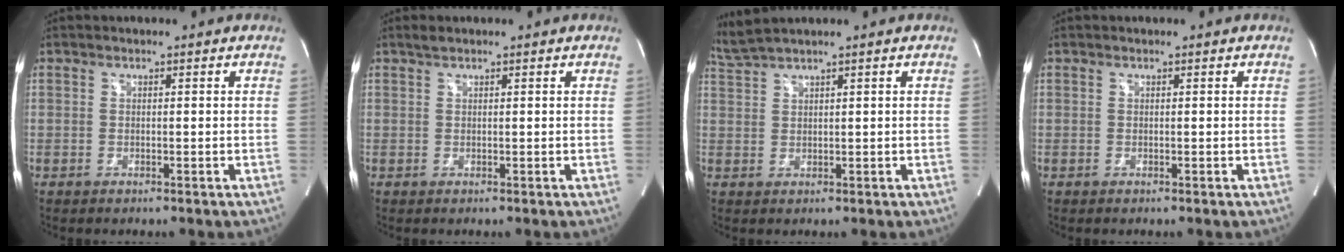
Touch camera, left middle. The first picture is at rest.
{"total": 0.9, "force": [0.8, 0.2, 0.4], "torque": [-0.014, 0.007, 0.018]}
{"total": 3.3, "force": [3.0, -1.1, 0.9], "torque": [-0.034, 0.013, 0.073]}
{"total": 0.0}